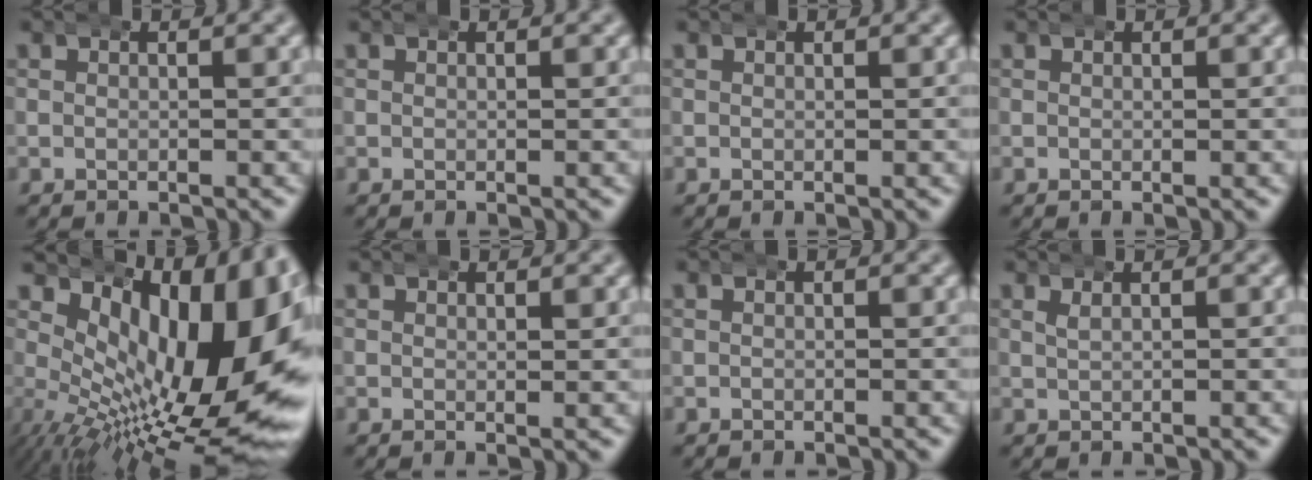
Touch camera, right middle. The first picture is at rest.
{"total": 0.0}
{"total": 0.0}
{"total": 0.0}
{"total": 16.0, "force": [1.0, 7.8, 14.0], "torque": [-0.192, -0.028, 0.029]}
{"total": 0.7, "force": [0.6, -0.1, 0.2], "torque": [0.000, -0.007, 0.010]}
{"total": 0.0}
{"total": 0.7, "force": [0.5, 0.0, 0.5], "torque": [-0.010, 0.001, 0.009]}